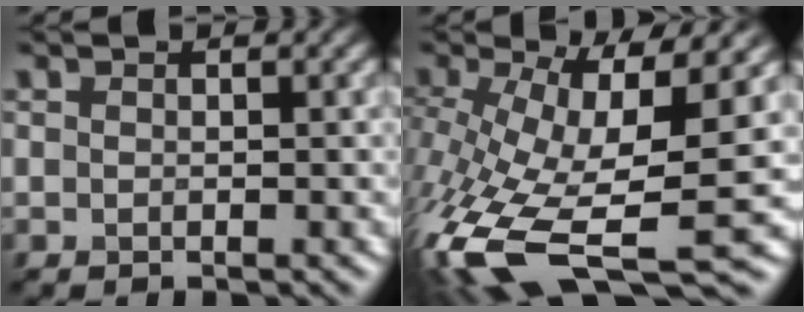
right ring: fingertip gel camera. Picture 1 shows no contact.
{"total": 14.9, "force": [-4.0, 5.5, 13.3], "torque": [-0.281, -0.019, -0.069]}